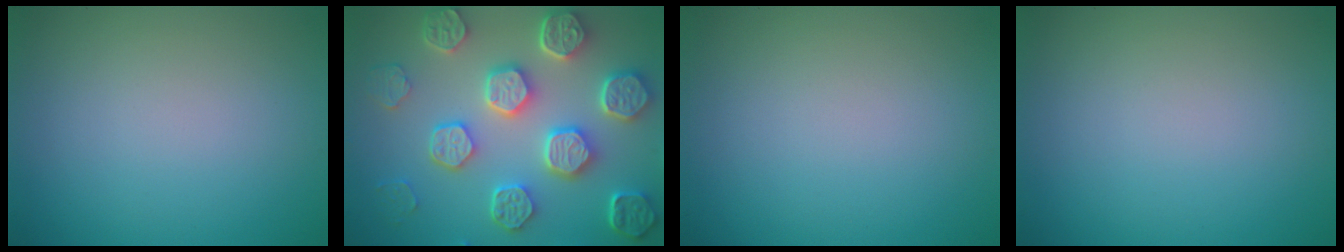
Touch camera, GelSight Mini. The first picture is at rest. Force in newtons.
{"total": 8.2, "press": 6.5, "slide": 5.0}
{"total": 0.0}
{"total": 0.0}